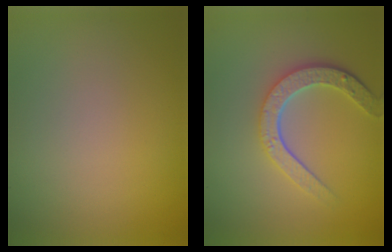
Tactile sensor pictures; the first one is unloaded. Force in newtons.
{"total": 4.4, "press": 3.4, "slide": 2.8}